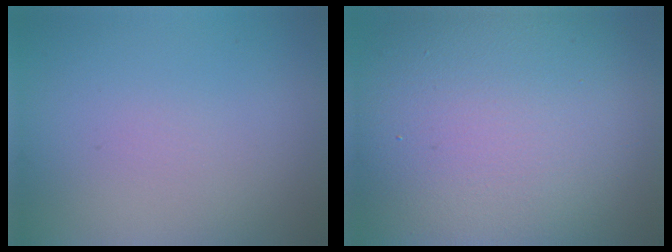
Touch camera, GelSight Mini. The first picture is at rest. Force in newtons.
{"total": 16.7, "press": 16.6, "slide": 1.6}